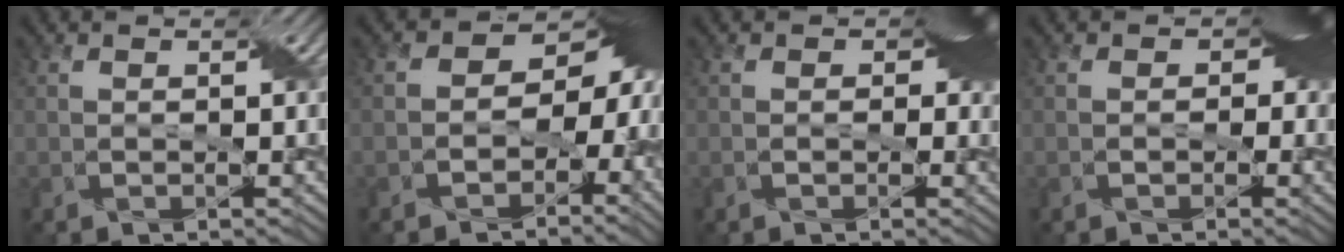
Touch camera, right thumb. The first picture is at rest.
{"total": 10.7, "force": [-1.7, 7.7, 7.2], "torque": [-0.056, -0.012, -0.034]}
{"total": 4.6, "force": [0.5, 3.3, 3.2], "torque": [-0.030, -0.005, 0.005]}
{"total": 5.0, "force": [0.3, 3.8, 3.3], "torque": [-0.015, 0.000, 0.000]}